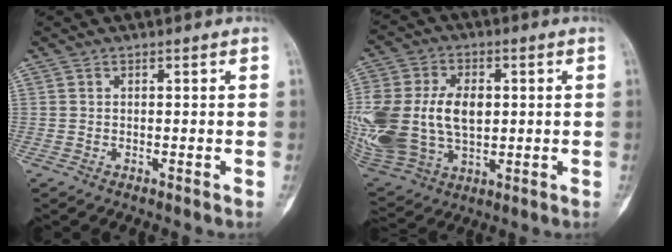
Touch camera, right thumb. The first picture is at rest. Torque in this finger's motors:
{"motor_torque": [2.02, 2.14, 1.72, -0.01, 0.26]}